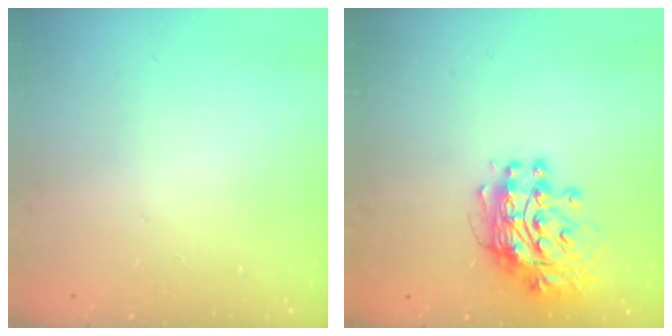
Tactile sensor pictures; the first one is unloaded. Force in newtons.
{"total": 12.3, "press": 12.2, "slide": 1.1}